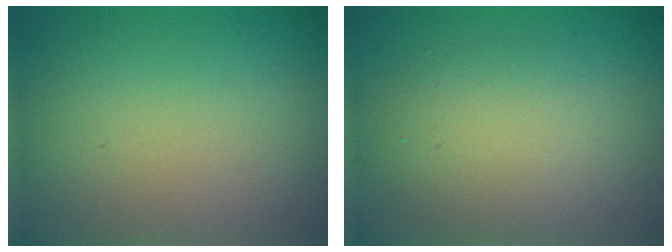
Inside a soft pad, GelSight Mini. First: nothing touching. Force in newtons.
{"total": 4.4, "press": 4.4, "slide": 0.3}